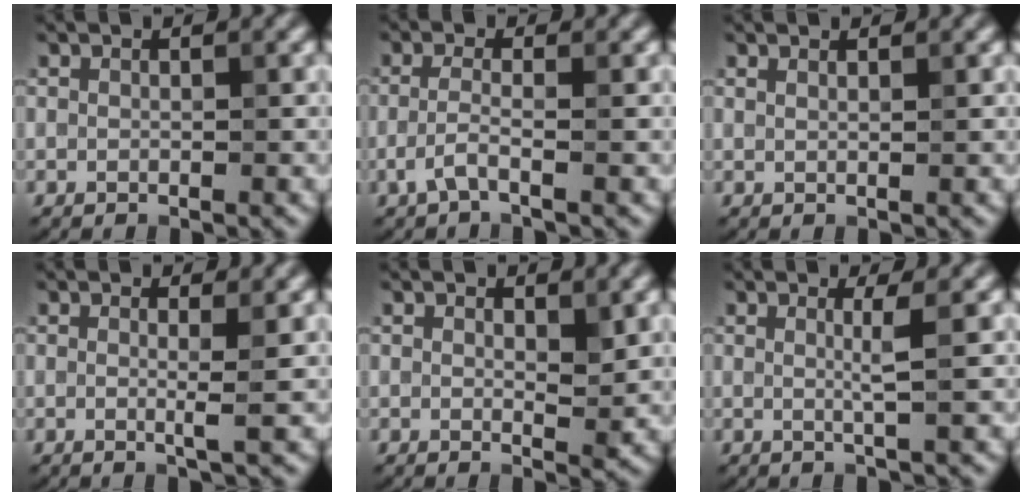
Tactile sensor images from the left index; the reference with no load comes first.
{"total": 2.1, "force": [-0.8, 0.4, 1.8], "torque": [-0.043, -0.001, -0.024]}
{"total": 1.2, "force": [1.0, 0.3, 0.5], "torque": [-0.003, -0.004, 0.008]}
{"total": 1.9, "force": [0.1, 0.3, 1.9], "torque": [-0.031, -0.003, -0.007]}
{"total": 1.5, "force": [0.4, 0.6, 1.3], "torque": [-0.016, -0.008, 0.008]}
{"total": 1.9, "force": [0.3, 0.3, 1.9], "torque": [-0.033, -0.002, -0.004]}